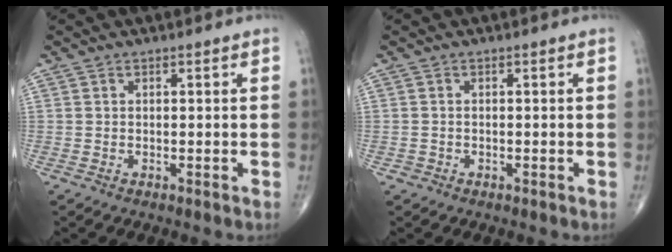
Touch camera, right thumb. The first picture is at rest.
{"total": 0.7, "force": [-0.4, 0.7, 0.1], "torque": [0.000, 0.003, -0.008]}